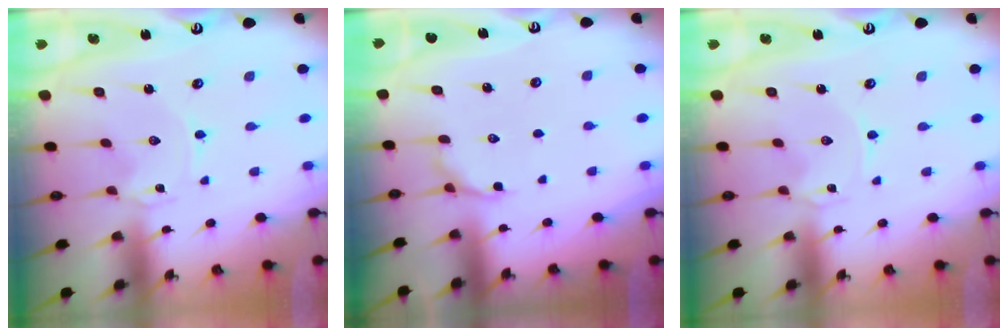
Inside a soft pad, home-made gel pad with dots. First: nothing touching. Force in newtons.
{"total": 6.0, "press": 5.5, "slide": 2.4}
{"total": 0.0}